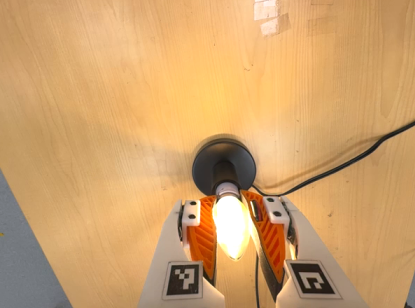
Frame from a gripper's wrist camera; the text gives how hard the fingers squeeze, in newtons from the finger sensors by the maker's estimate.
{"total": 23.1, "left": 22.7, "right": 23.5}